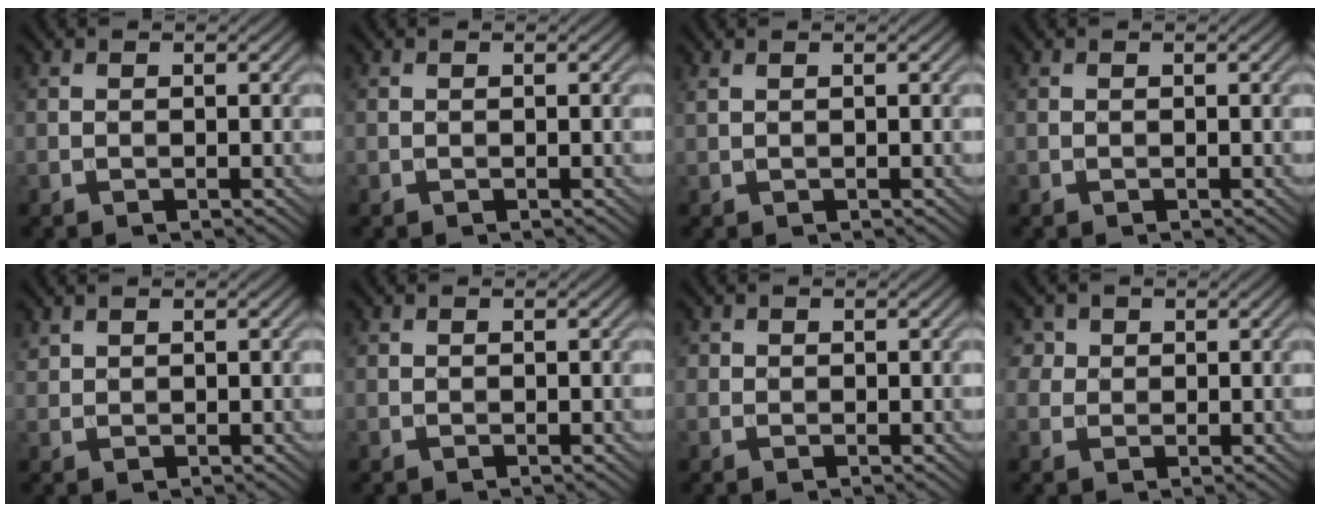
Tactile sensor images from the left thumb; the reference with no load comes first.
{"total": 0.0}
{"total": 0.7, "force": [0.5, 0.0, 0.4], "torque": [-0.013, 0.006, 0.009]}
{"total": 0.0}
{"total": 1.0, "force": [0.9, 0.3, 0.3], "torque": [-0.013, 0.003, 0.025]}
{"total": 0.0}
{"total": 0.7, "force": [0.2, 0.6, 0.2], "torque": [0.000, -0.001, 0.002]}
{"total": 2.9, "force": [1.3, 2.4, 0.9], "torque": [-0.032, -0.001, 0.030]}